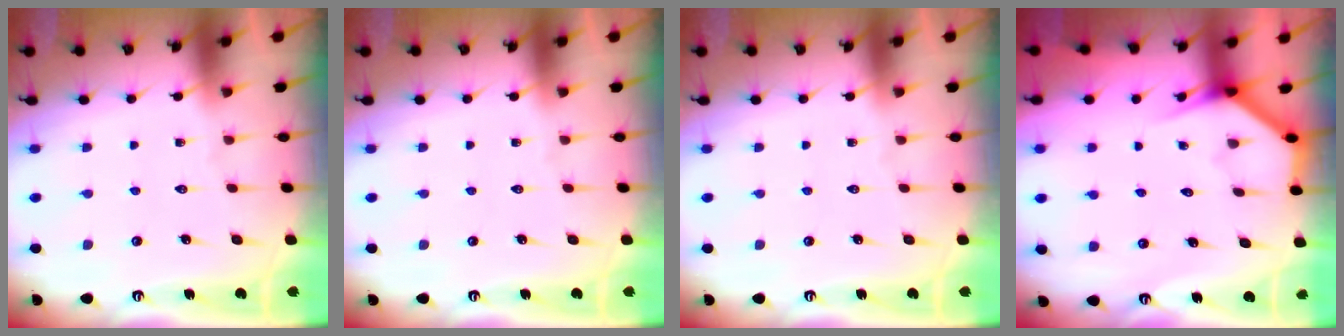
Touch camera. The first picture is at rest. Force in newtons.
{"total": 0.0}
{"total": 0.0}
{"total": 3.7, "press": 3.7, "slide": 0.4}